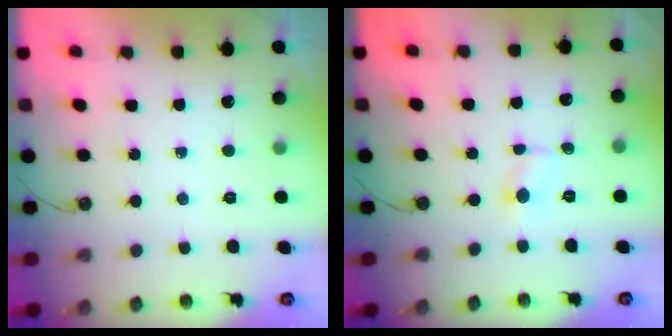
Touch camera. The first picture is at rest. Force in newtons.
{"total": 2.1, "press": 2.1, "slide": 0.2}